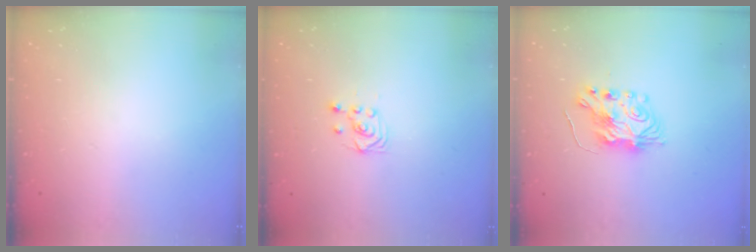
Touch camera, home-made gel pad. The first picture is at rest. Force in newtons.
{"total": 2.5, "press": 2.2, "slide": 1.2}
{"total": 7.5, "press": 7.5, "slide": 0.6}